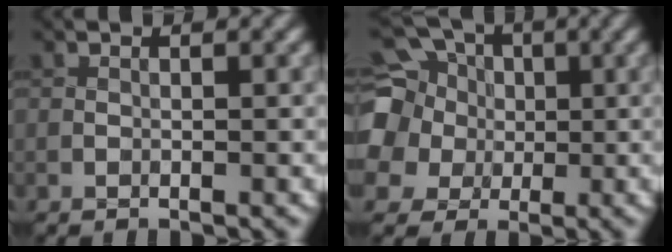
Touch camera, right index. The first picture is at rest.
{"total": 12.1, "force": [2.3, 10.6, 5.3], "torque": [-0.149, 0.024, 0.012]}